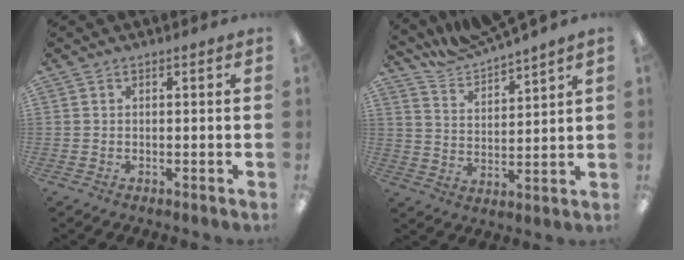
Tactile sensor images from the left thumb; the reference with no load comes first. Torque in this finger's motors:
{"motor_torque": [0.93, -1.01, -0.08, 0.07, 0.06]}